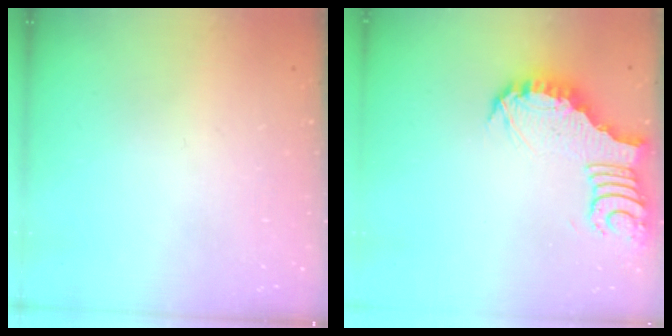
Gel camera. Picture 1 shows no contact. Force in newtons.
{"total": 4.2, "press": 4.2, "slide": 0.5}